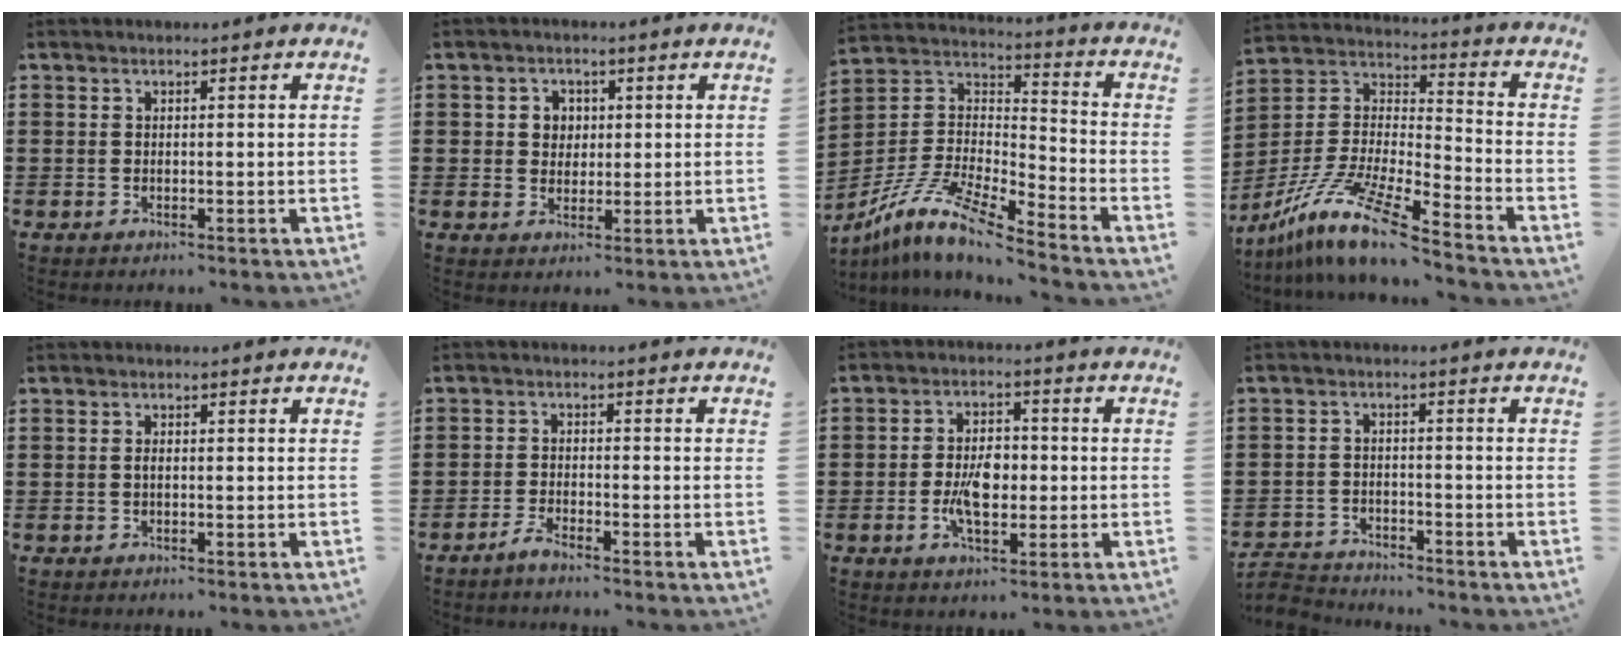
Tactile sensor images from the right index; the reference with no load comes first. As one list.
[{"total": 3.0, "force": [0.5, 2.8, 1.0], "torque": [-0.031, 0.011, 0.005]}, {"total": 10.9, "force": [-9.1, 1.4, 5.9], "torque": [-0.141, 0.005, -0.190]}, {"total": 12.9, "force": [-10.3, 1.0, 7.7], "torque": [-0.169, 0.007, -0.205]}, {"total": 0.7, "force": [-0.1, 0.3, 0.6], "torque": [-0.015, -0.002, -0.002]}, {"total": 2.3, "force": [-2.1, -0.1, 0.7], "torque": [-0.021, -0.002, -0.044]}, {"total": 6.4, "force": [-1.0, 3.5, 5.3], "torque": [-0.116, 0.003, -0.024]}, {"total": 3.7, "force": [-3.6, 0.4, 0.0], "torque": [-0.013, -0.004, -0.081]}]